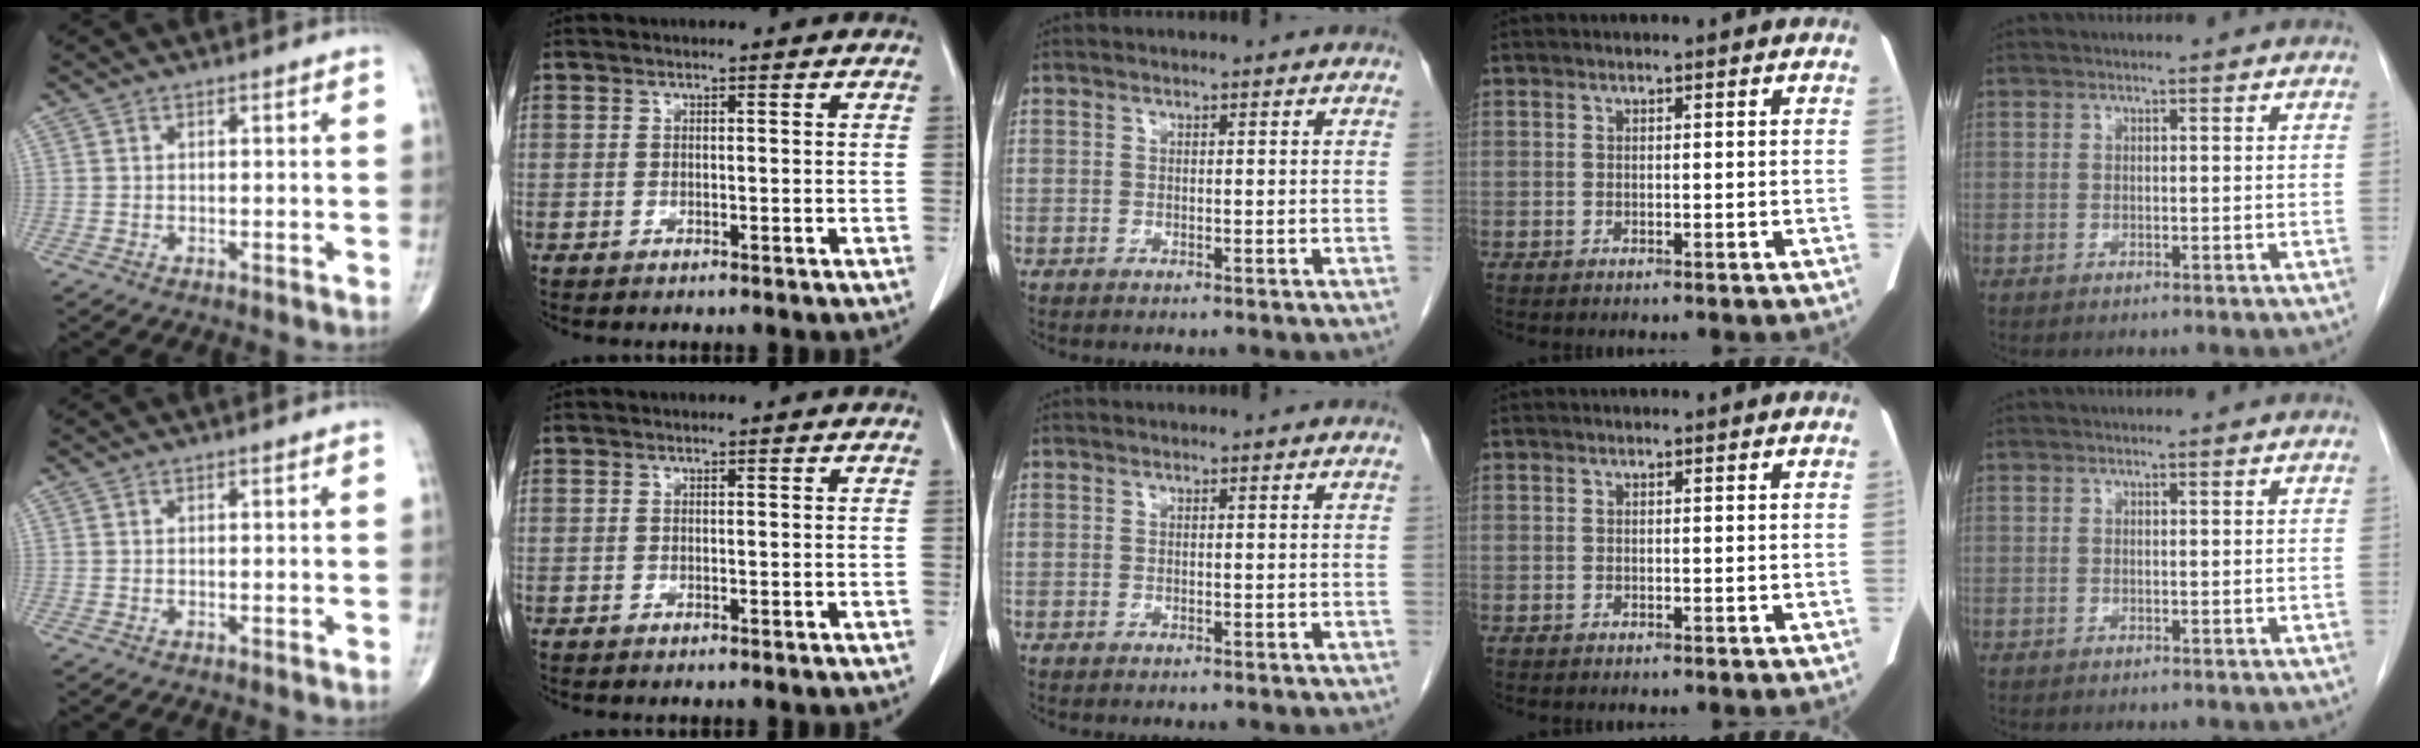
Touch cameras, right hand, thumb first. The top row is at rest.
{}